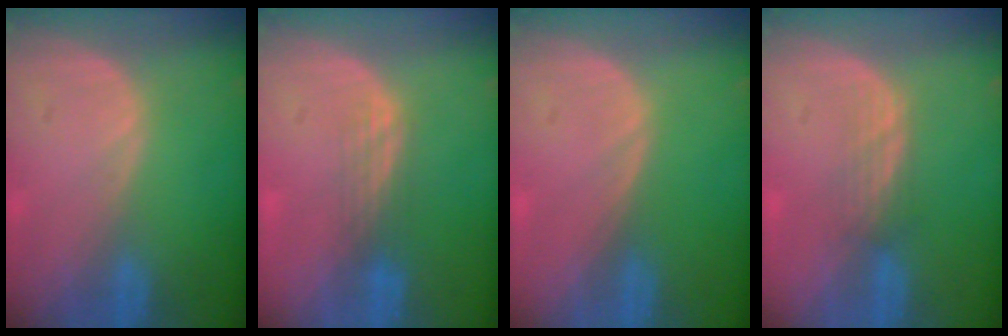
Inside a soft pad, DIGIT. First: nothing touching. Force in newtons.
{"total": 3.0, "press": 2.5, "slide": 1.6}
{"total": 0.0}
{"total": 2.5, "press": 2.3, "slide": 0.9}